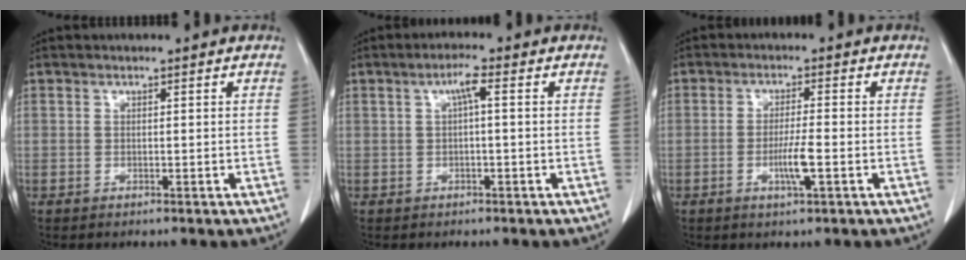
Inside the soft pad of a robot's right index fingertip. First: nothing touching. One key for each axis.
{"total": 2.7, "fx": 0.6, "fy": 0.3, "fz": 2.6, "tx": -0.047, "ty": 0.010, "tz": 0.009}
{"total": 4.3, "fx": -1.3, "fy": 0.0, "fz": 4.1, "tx": -0.076, "ty": -0.006, "tz": -0.024}